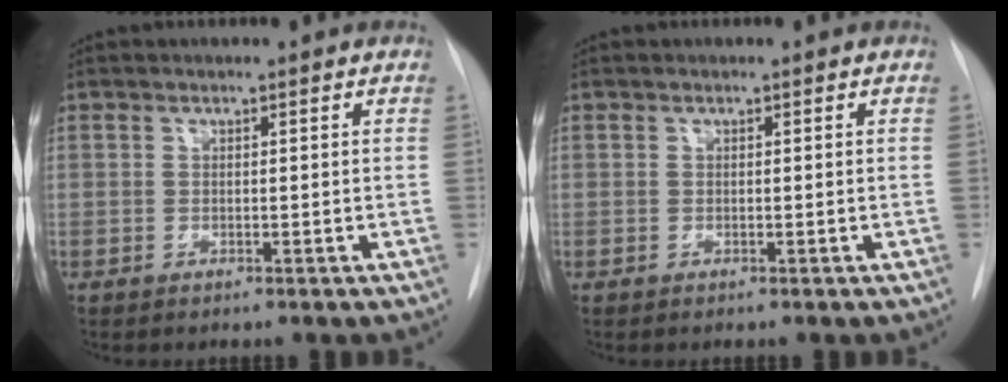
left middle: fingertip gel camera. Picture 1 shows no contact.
{"total": 0.0}